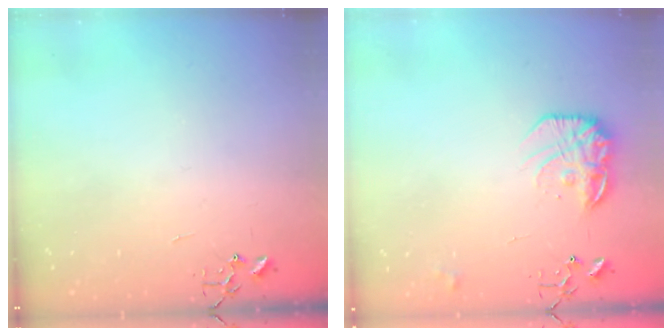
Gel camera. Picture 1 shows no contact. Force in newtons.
{"total": 15.5, "press": 15.5, "slide": 1.0}